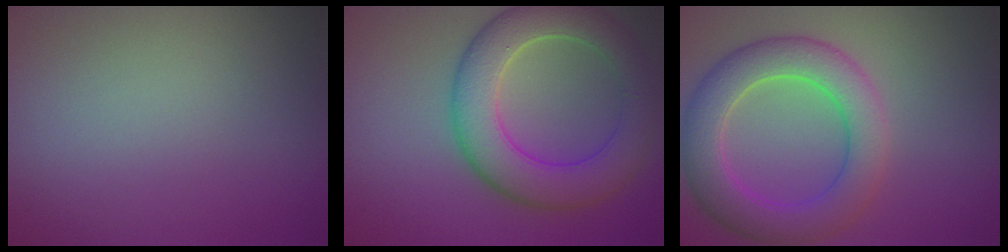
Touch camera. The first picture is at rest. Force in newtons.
{"total": 7.1, "press": 7.1, "slide": 0.3}
{"total": 6.1, "press": 6.1, "slide": 0.3}